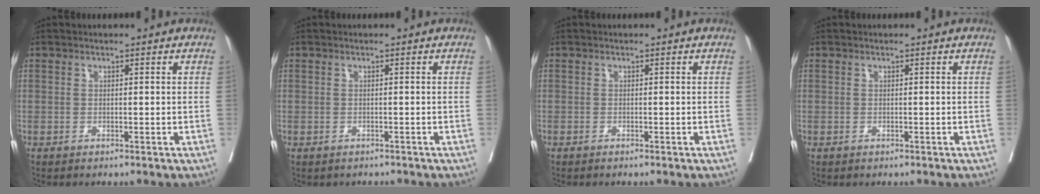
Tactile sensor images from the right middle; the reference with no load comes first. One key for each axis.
{"total": 1.4, "fx": -1.2, "fy": 0.7, "fz": 0.1, "tx": -0.006, "ty": -0.001, "tz": -0.017}
{"total": 0.6, "fx": -0.5, "fy": 0.0, "fz": 0.3, "tx": -0.005, "ty": -0.002, "tz": -0.009}
{"total": 0.0}